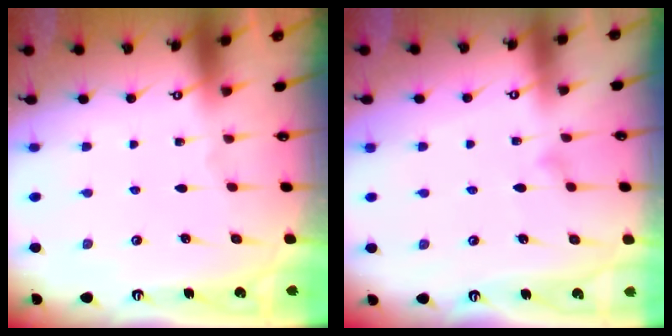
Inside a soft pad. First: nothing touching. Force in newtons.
{"total": 6.9, "press": 6.9, "slide": 0.3}